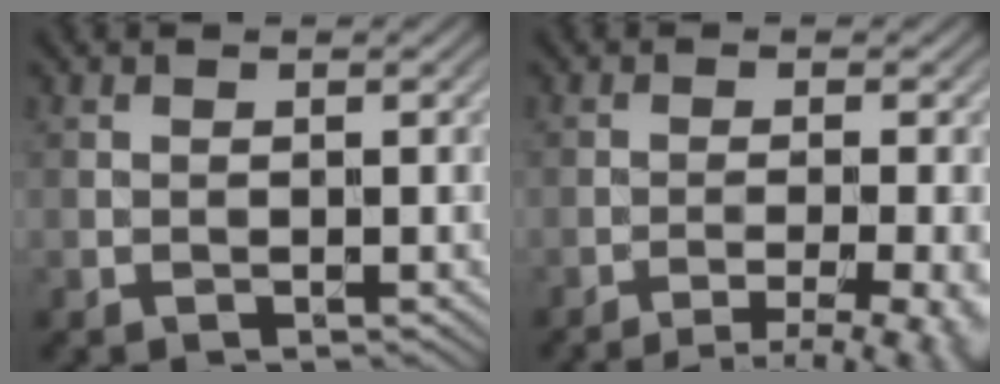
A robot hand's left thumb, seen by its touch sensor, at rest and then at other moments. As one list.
[{"total": 7.1, "force": [-4.1, 1.5, 5.6], "torque": [-0.072, -0.005, -0.050]}]